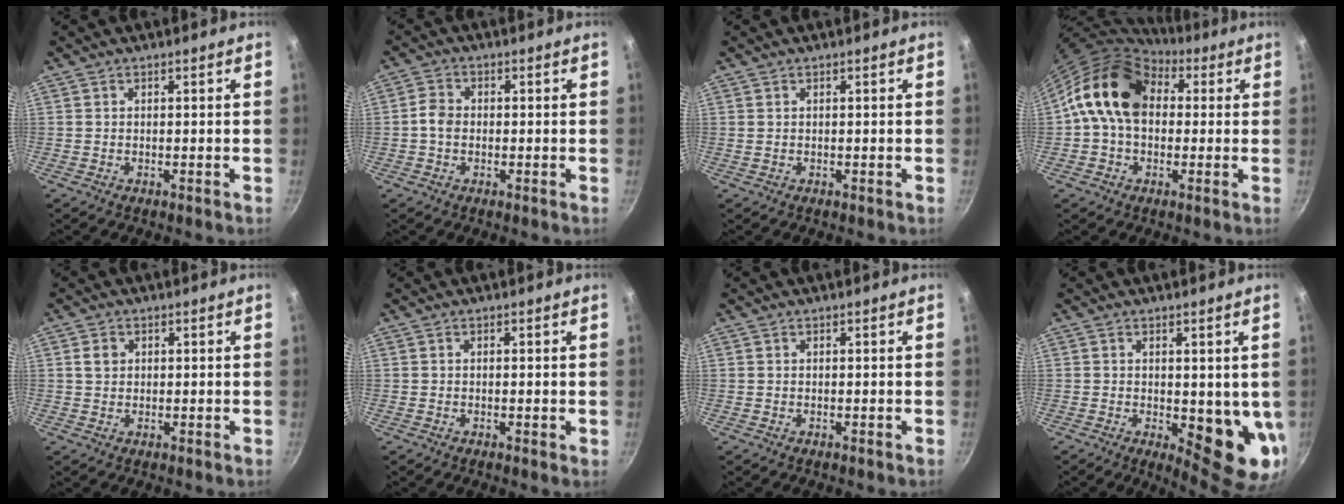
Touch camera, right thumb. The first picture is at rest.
{"total": 3.3, "force": [-0.4, 2.6, 2.1], "torque": [-0.039, 0.012, -0.015]}
{"total": 0.0}
{"total": 14.0, "force": [2.3, 10.3, 9.2], "torque": [-0.127, 0.022, 0.021]}
{"total": 2.4, "force": [0.6, 2.0, 1.2], "torque": [-0.013, 0.003, 0.010]}
{"total": 0.7, "force": [-0.1, 0.3, 0.6], "torque": [-0.009, 0.001, -0.002]}
{"total": 0.0}
{"total": 10.8, "force": [-0.4, 4.5, 9.8], "torque": [-0.102, -0.022, 0.004]}